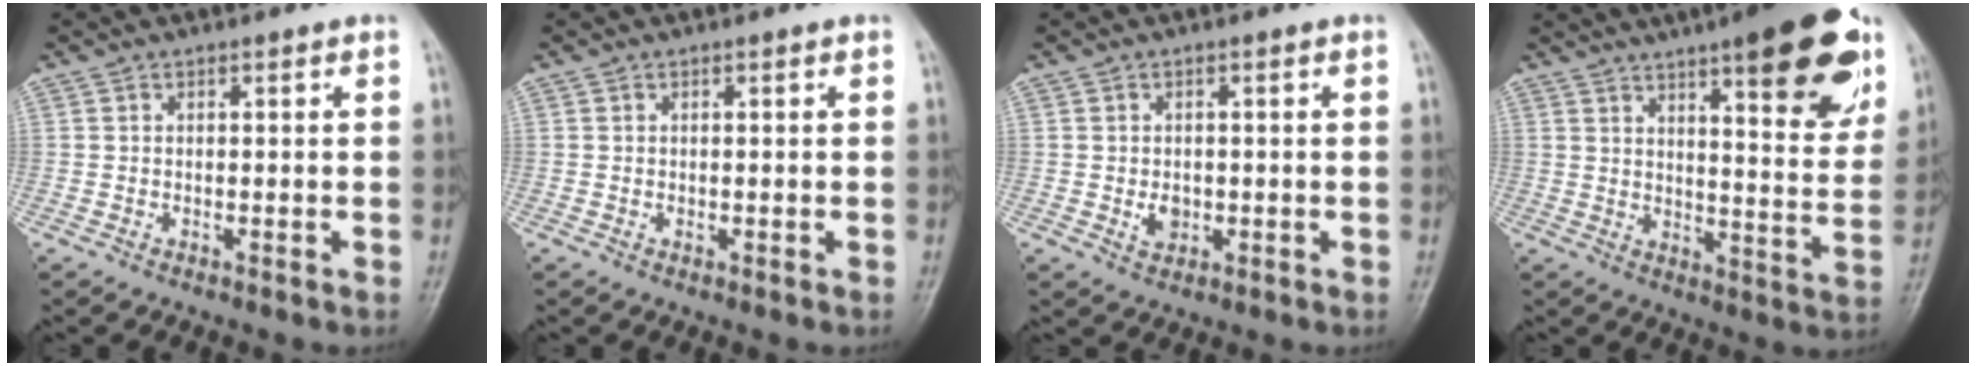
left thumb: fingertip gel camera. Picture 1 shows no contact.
{"total": 0.6, "force": [0.2, 0.4, 0.5], "torque": [-0.005, 0.003, 0.003]}
{"total": 2.7, "force": [-0.3, 2.1, 1.7], "torque": [-0.018, -0.001, -0.002]}
{"total": 20.8, "force": [11.8, 5.4, 16.3], "torque": [-0.183, -0.045, 0.161]}